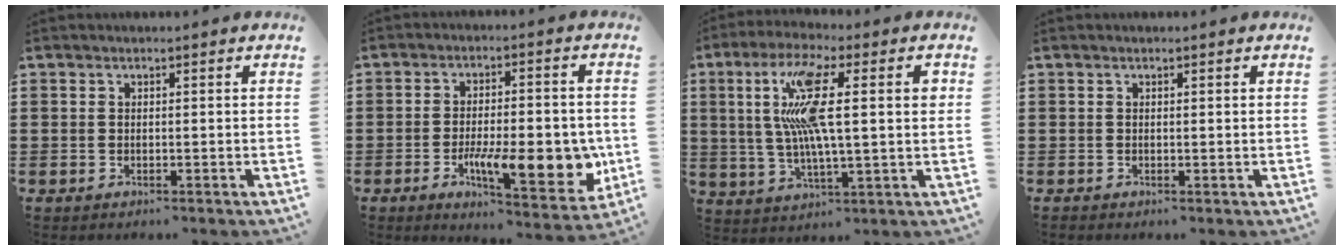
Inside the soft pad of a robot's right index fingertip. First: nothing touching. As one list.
[{"total": 13.3, "force": [-3.8, 4.8, 11.8], "torque": [-0.167, -0.012, -0.058]}, {"total": 12.6, "force": [2.5, 2.7, 12.1], "torque": [-0.248, 0.004, 0.034]}, {"total": 0.0}]